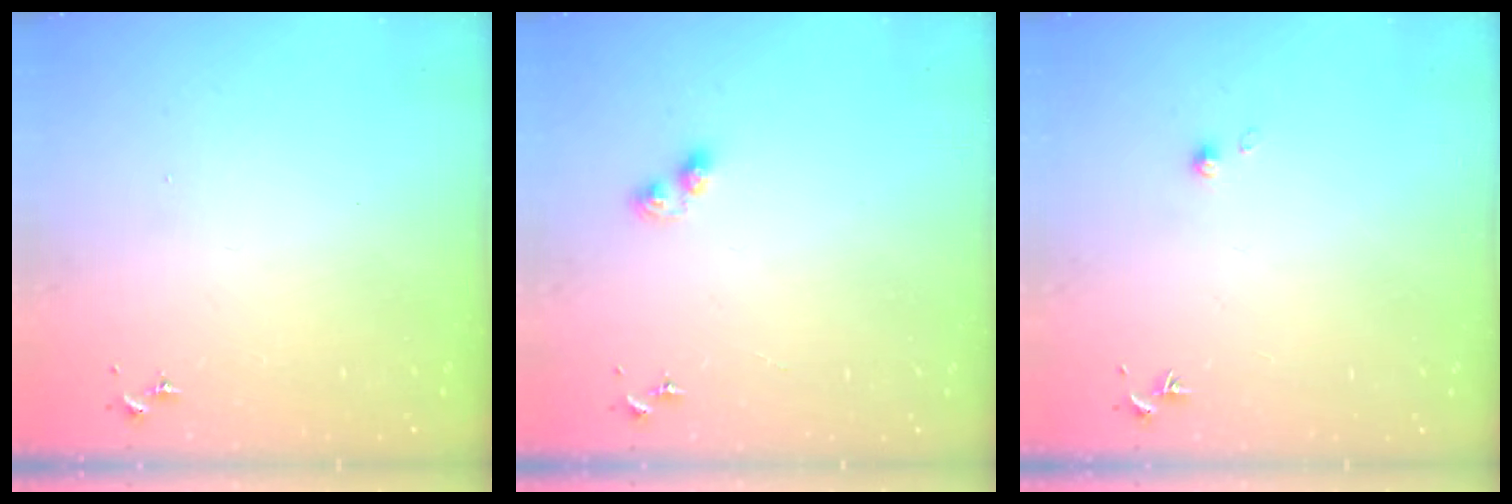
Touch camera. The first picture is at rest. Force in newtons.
{"total": 2.8, "press": 2.8, "slide": 0.5}
{"total": 2.0, "press": 1.9, "slide": 0.2}